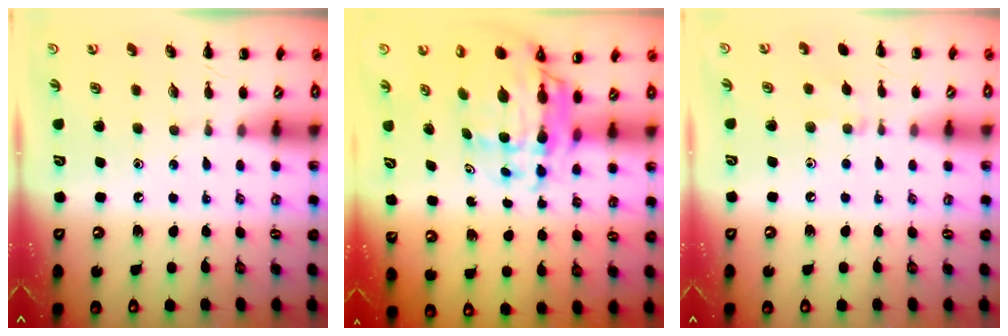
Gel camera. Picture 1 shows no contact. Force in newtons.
{"total": 9.6, "press": 9.2, "slide": 2.7}
{"total": 5.1, "press": 4.8, "slide": 1.7}